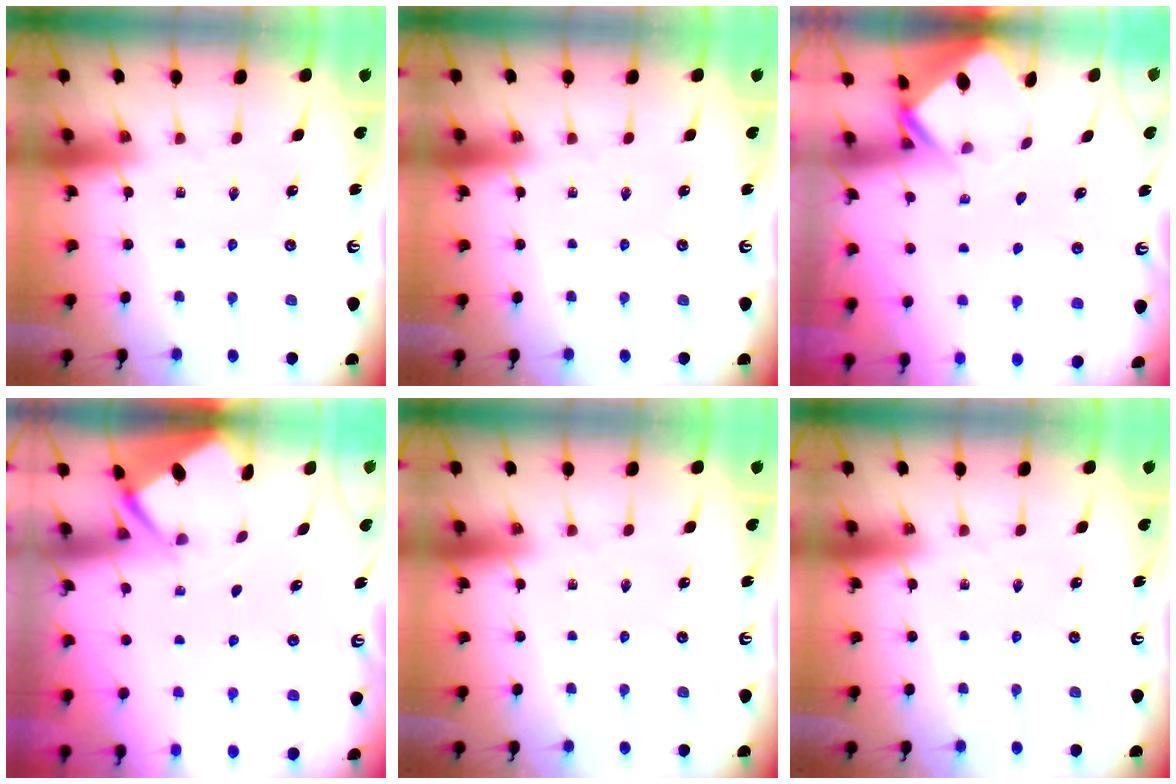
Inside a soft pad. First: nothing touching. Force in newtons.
{"total": 0.0}
{"total": 2.6, "press": 2.6, "slide": 0.2}
{"total": 2.7, "press": 2.7, "slide": 0.3}
{"total": 0.0}
{"total": 0.0}